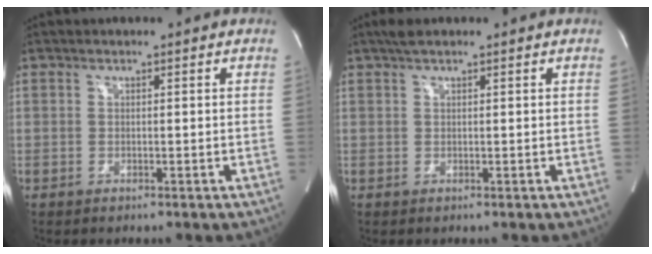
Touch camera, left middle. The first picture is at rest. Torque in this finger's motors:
{"motor_torque": [0.14, 0.04, -0.03, 0.02]}